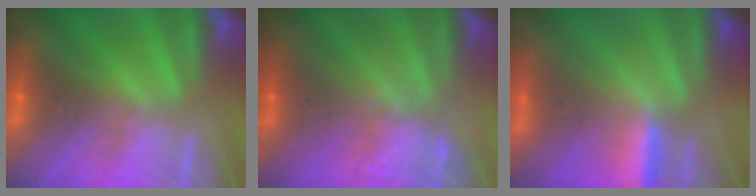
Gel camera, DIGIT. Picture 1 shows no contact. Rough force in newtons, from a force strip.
{"total": 4.8}
{"total": 2.7}